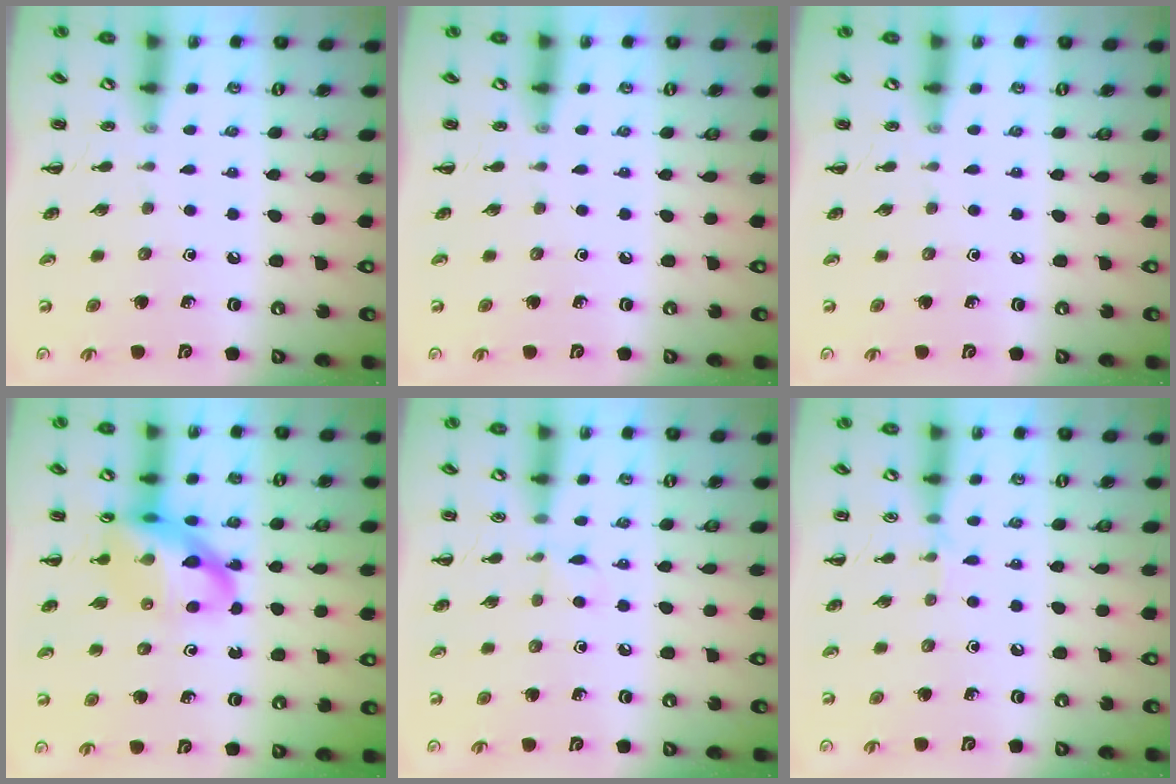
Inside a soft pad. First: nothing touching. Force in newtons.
{"total": 0.0}
{"total": 0.0}
{"total": 15.1, "press": 14.5, "slide": 4.0}
{"total": 5.0, "press": 4.7, "slide": 1.7}
{"total": 4.4, "press": 4.2, "slide": 1.4}